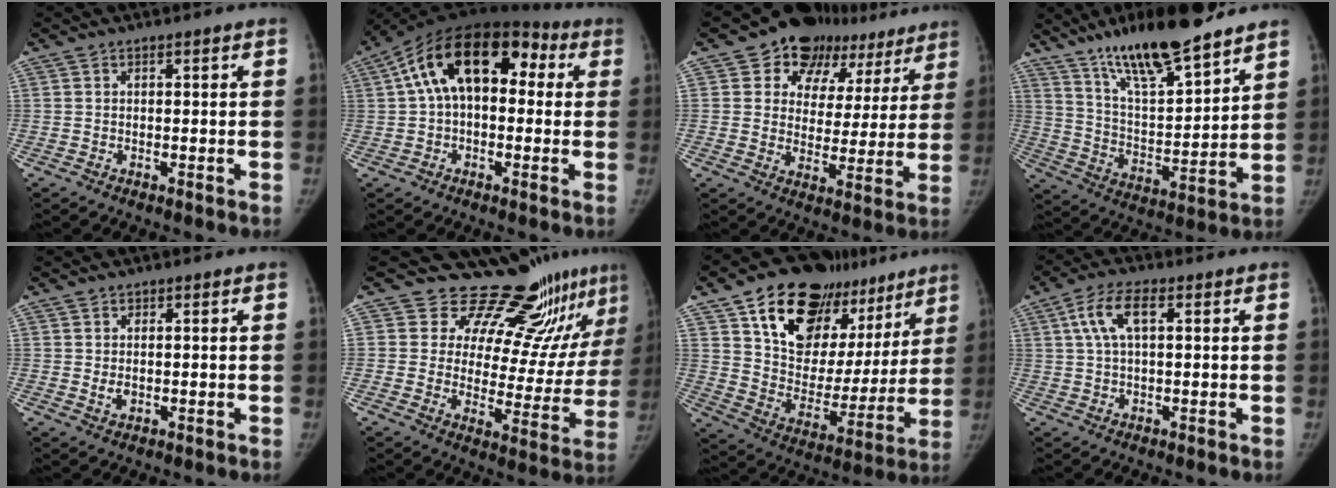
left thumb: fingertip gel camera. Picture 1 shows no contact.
{"total": 17.4, "force": [3.5, 10.4, 13.5], "torque": [-0.192, 0.045, 0.040]}
{"total": 17.7, "force": [12.8, 11.1, 5.1], "torque": [-0.019, -0.048, 0.158]}
{"total": 19.6, "force": [14.7, 4.1, 12.3], "torque": [-0.185, -0.072, 0.260]}
{"total": 1.5, "force": [0.2, 1.1, 1.0], "torque": [-0.018, -0.004, 0.011]}
{"total": 16.8, "force": [14.7, 5.9, 5.7], "torque": [-0.013, -0.121, 0.188]}
{"total": 27.9, "force": [17.0, 16.1, 15.0], "torque": [-0.186, -0.035, 0.272]}
{"total": 6.7, "force": [2.0, 2.7, 5.8], "torque": [-0.121, 0.011, 0.035]}